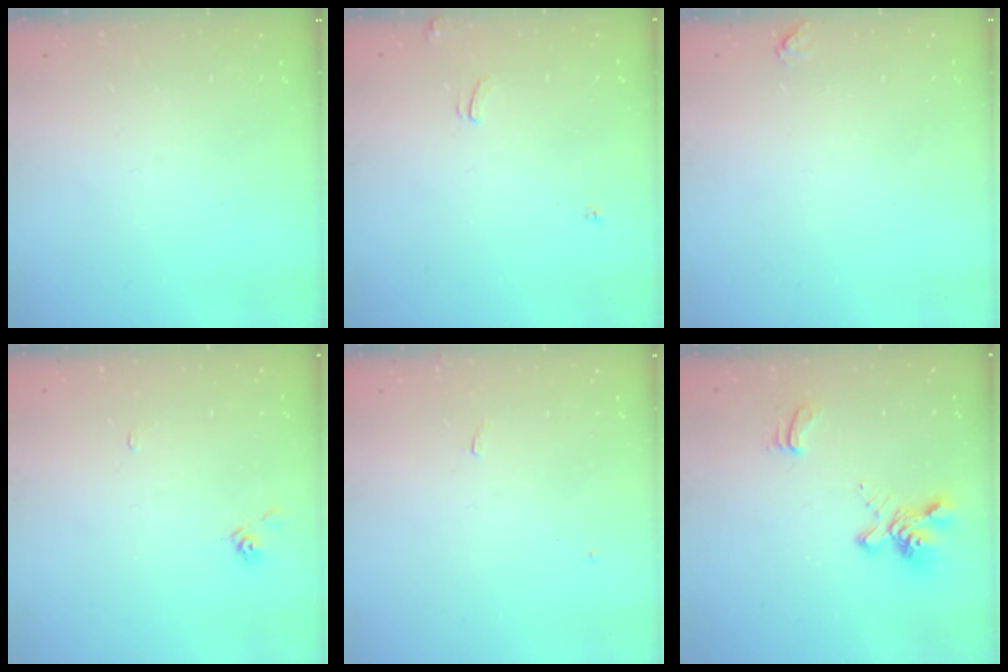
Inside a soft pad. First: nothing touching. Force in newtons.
{"total": 3.4, "press": 3.4, "slide": 0.3}
{"total": 1.4, "press": 1.3, "slide": 0.5}
{"total": 4.1, "press": 4.1, "slide": 0.5}
{"total": 1.6, "press": 1.6, "slide": 0.3}
{"total": 2.3, "press": 1.9, "slide": 1.3}